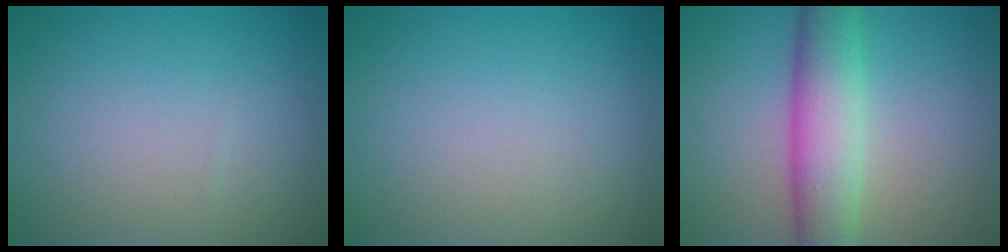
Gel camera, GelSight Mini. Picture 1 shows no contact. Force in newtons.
{"total": 0.0}
{"total": 7.0, "press": 7.0, "slide": 0.1}